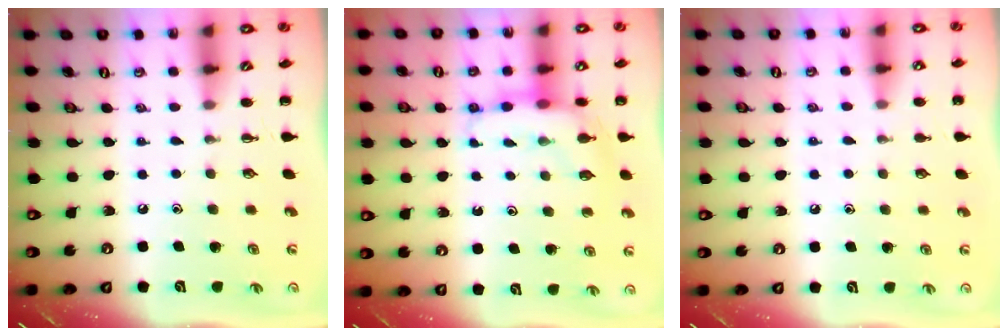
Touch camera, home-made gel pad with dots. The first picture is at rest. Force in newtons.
{"total": 9.0, "press": 8.9, "slide": 1.3}
{"total": 5.6, "press": 5.3, "slide": 1.9}